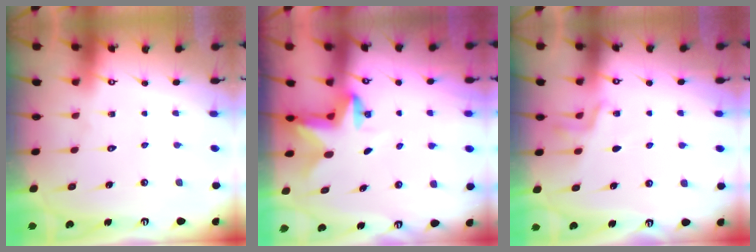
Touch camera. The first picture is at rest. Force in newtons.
{"total": 2.9, "press": 2.9, "slide": 0.5}
{"total": 4.7, "press": 4.2, "slide": 2.0}